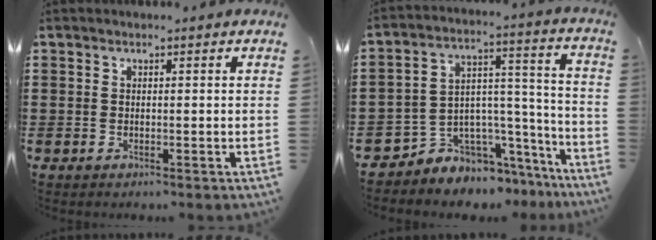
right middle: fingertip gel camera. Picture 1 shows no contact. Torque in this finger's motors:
{"motor_torque": [1.26, -0.88, 0.15, 0.04]}